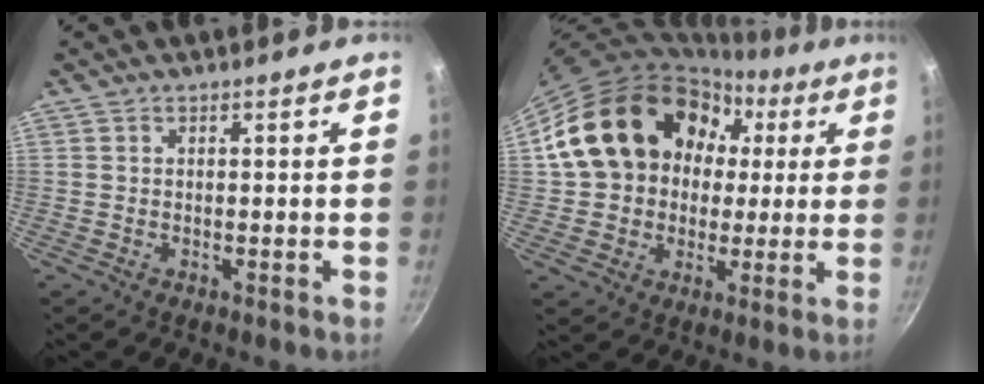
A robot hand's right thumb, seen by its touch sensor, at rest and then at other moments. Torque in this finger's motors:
{"motor_torque": [0.89, 4.12, 1.45, 0.05, 0.22]}